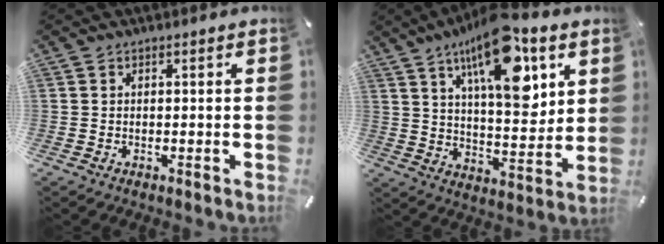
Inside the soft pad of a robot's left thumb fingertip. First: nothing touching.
{"total": 19.1, "force": [10.0, 8.1, 14.1], "torque": [-0.228, -0.043, 0.160]}